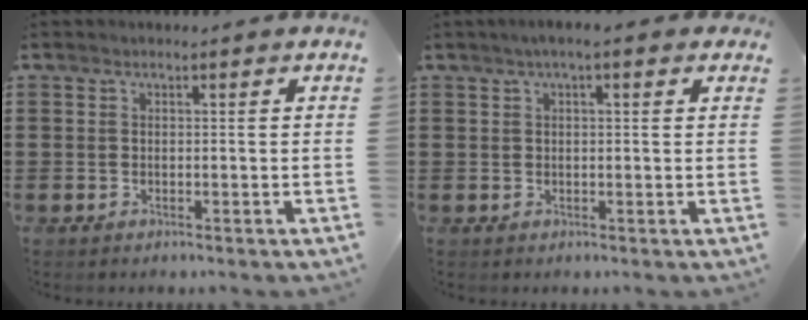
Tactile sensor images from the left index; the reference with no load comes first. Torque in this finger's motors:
{"motor_torque": [2.14, 0.00, 0.42, 0.12]}